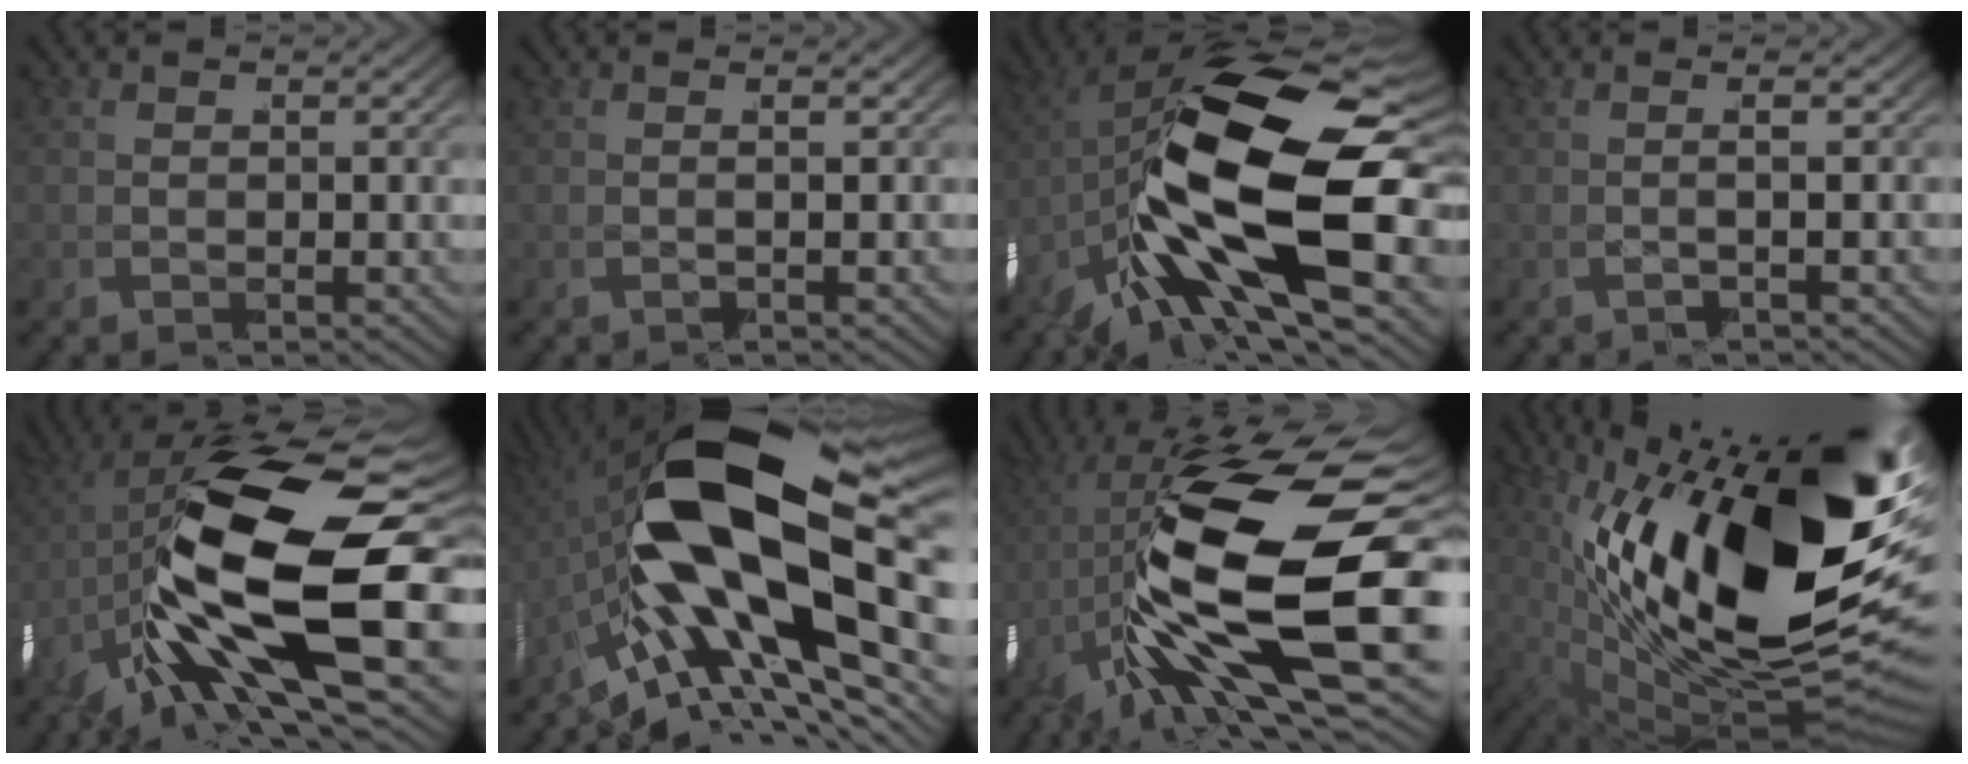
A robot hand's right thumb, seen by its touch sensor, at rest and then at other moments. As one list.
[{"total": 1.4, "force": [0.4, 0.0, 1.4], "torque": [-0.018, 0.010, 0.000]}, {"total": 20.2, "force": [-1.2, 10.7, 17.1], "torque": [-0.300, -0.018, -0.012]}, {"total": 1.9, "force": [0.1, -0.2, 1.9], "torque": [-0.026, 0.017, -0.010]}, {"total": 18.8, "force": [-1.0, 8.7, 16.6], "torque": [-0.295, -0.005, -0.007]}, {"total": 17.9, "force": [-0.2, 8.8, 15.7], "torque": [-0.319, -0.025, 0.008]}, {"total": 20.7, "force": [0.0, 9.4, 18.5], "torque": [-0.325, -0.005, 0.006]}, {"total": 23.9, "force": [0.2, 11.8, 20.8], "torque": [-0.358, -0.046, 0.035]}]